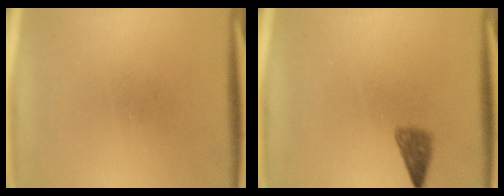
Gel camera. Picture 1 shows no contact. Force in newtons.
{"total": 2.1}